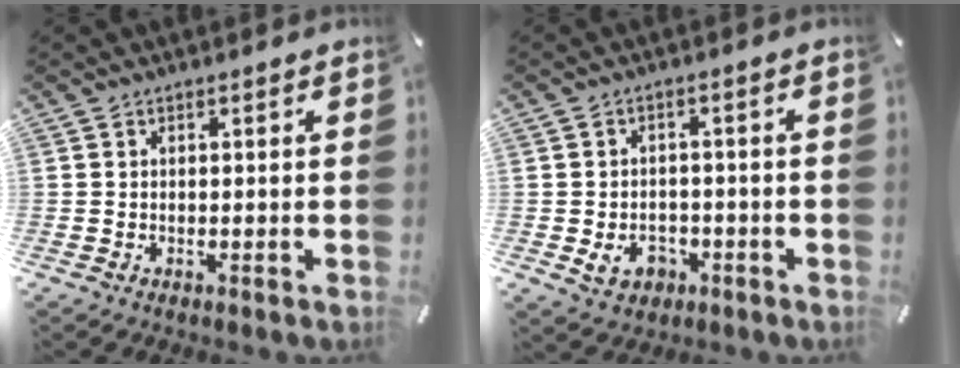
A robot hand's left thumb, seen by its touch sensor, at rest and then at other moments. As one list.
[{"total": 6.1, "force": [-2.1, 4.9, 3.0], "torque": [-0.051, 0.004, -0.041]}]